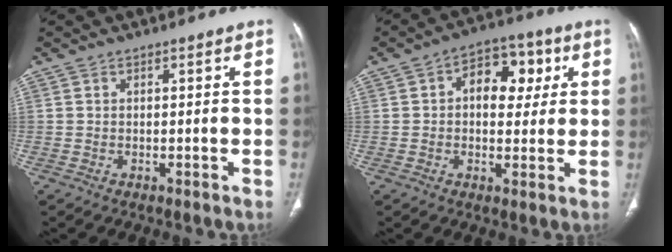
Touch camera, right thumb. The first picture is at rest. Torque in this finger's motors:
{"motor_torque": [-0.29, 0.52, 0.27, 0.12, 0.07]}